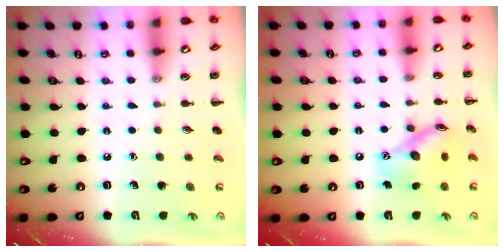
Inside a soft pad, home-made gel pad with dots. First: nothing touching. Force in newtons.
{"total": 13.3, "press": 13.2, "slide": 1.7}